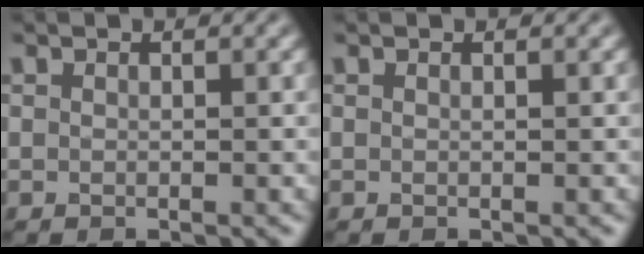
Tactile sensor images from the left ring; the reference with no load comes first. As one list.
[{"total": 0.0}]